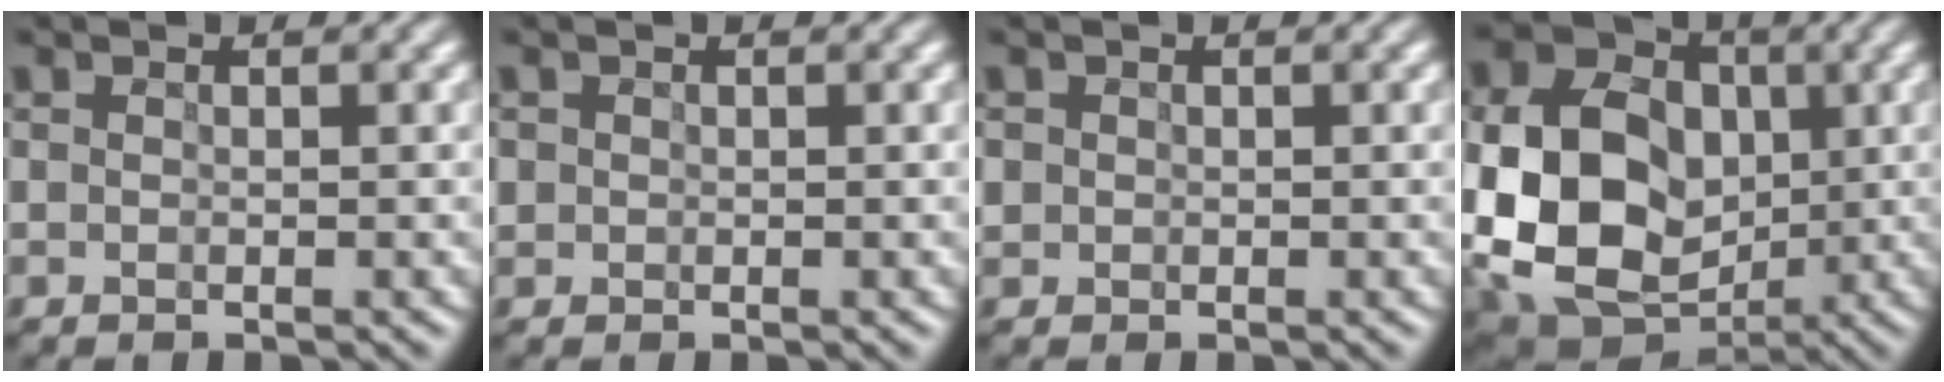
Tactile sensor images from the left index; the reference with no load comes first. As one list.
[{"total": 1.6, "force": [0.2, 1.5, 0.4], "torque": [-0.005, 0.017, -0.001]}, {"total": 2.0, "force": [0.2, 1.9, 0.6], "torque": [-0.010, 0.025, -0.002]}, {"total": 13.5, "force": [-1.3, 10.0, 9.0], "torque": [-0.203, -0.020, -0.001]}]